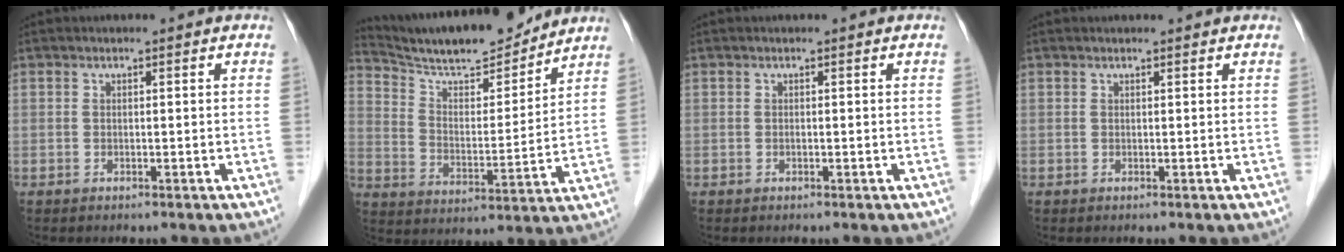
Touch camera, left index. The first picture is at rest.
{"total": 16.2, "force": [15.0, 2.1, 5.8], "torque": [-0.104, -0.006, 0.247]}
{"total": 0.0}
{"total": 1.5, "force": [1.5, 0.2, 0.2], "torque": [-0.010, 0.011, 0.018]}